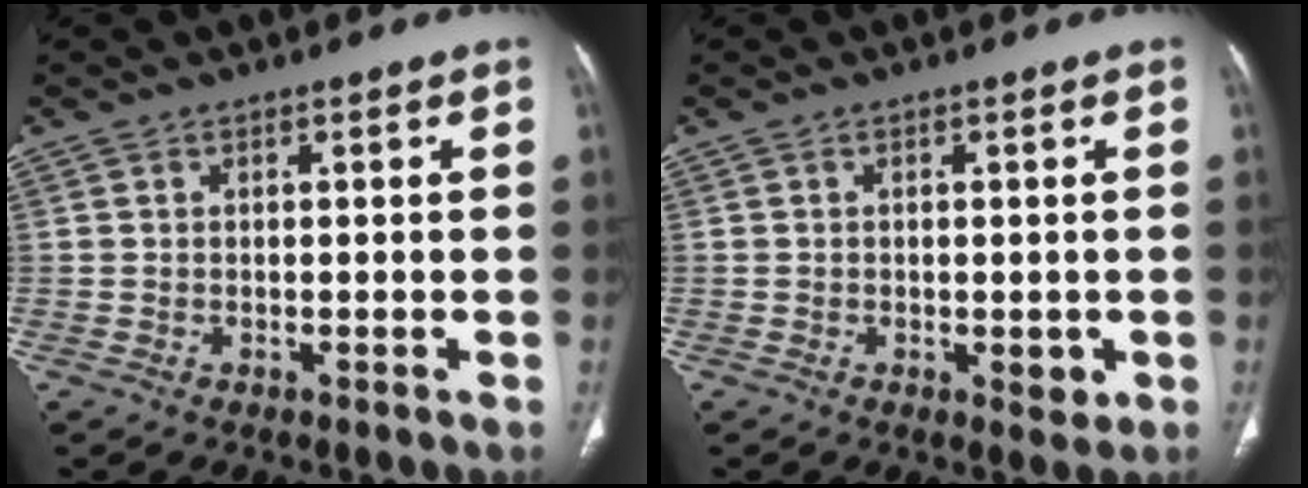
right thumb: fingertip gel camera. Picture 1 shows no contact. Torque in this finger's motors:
{"motor_torque": [0.28, 1.19, -0.22, 0.11, 0.11]}